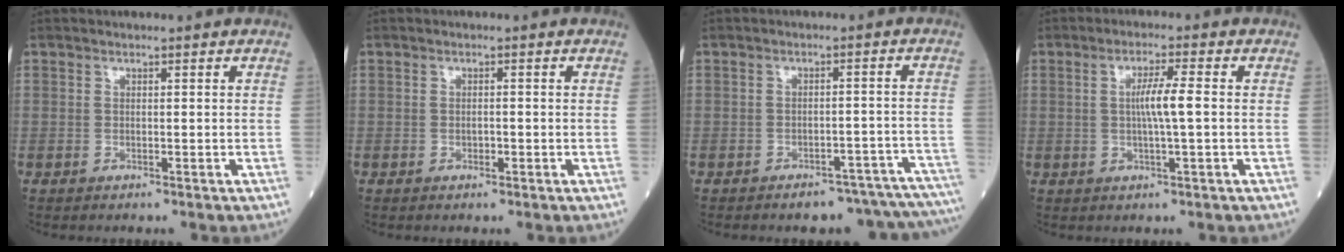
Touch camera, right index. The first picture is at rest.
{"total": 1.1, "force": [-0.4, 0.5, 0.8], "torque": [-0.013, 0.001, -0.006]}
{"total": 12.7, "force": [-12.0, 3.0, 3.2], "torque": [0.008, 0.034, -0.132]}
{"total": 4.6, "force": [0.1, -0.1, 4.6], "torque": [-0.084, 0.000, 0.001]}